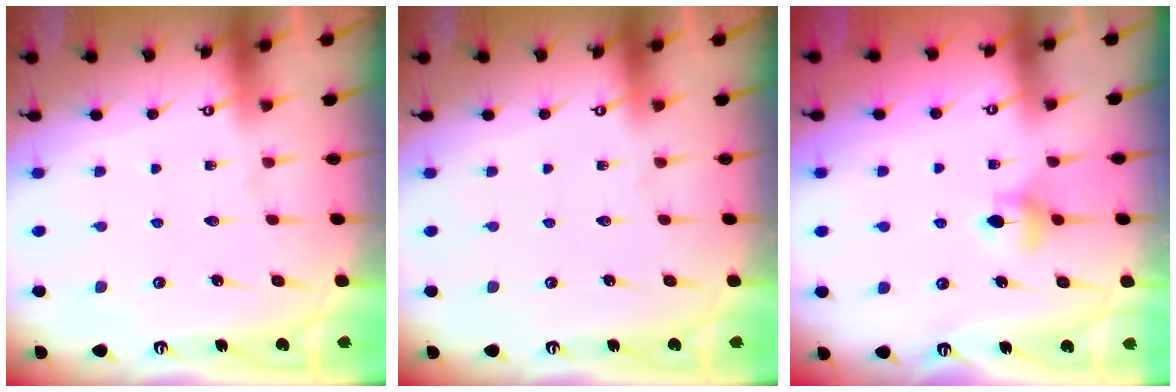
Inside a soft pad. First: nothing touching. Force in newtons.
{"total": 0.0}
{"total": 5.3, "press": 5.3, "slide": 0.7}